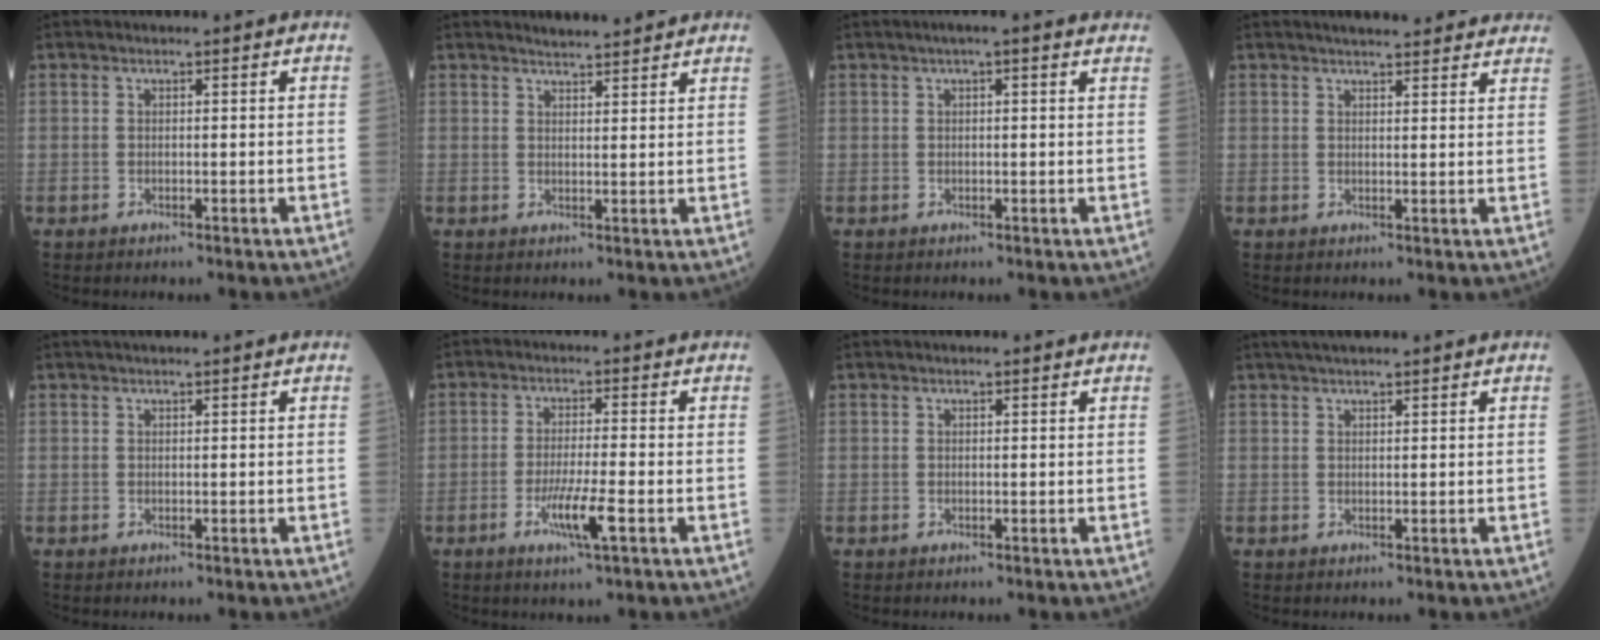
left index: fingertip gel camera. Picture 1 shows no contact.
{"total": 4.9, "force": [4.6, 0.5, 1.6], "torque": [-0.027, 0.014, 0.060]}
{"total": 3.9, "force": [2.6, 0.6, 2.9], "torque": [-0.036, 0.029, 0.030]}
{"total": 12.1, "force": [10.9, 2.3, 4.7], "torque": [-0.045, 0.022, 0.120]}
{"total": 1.9, "force": [1.5, 0.0, 1.0], "torque": [-0.009, 0.023, 0.025]}
{"total": 5.5, "force": [-2.3, 0.0, 5.0], "torque": [-0.097, -0.012, -0.042]}
{"total": 0.7, "force": [0.6, 0.1, 0.3], "torque": [-0.009, 0.013, 0.007]}
{"total": 3.9, "force": [3.2, 0.3, 2.2], "torque": [-0.030, 0.028, 0.055]}